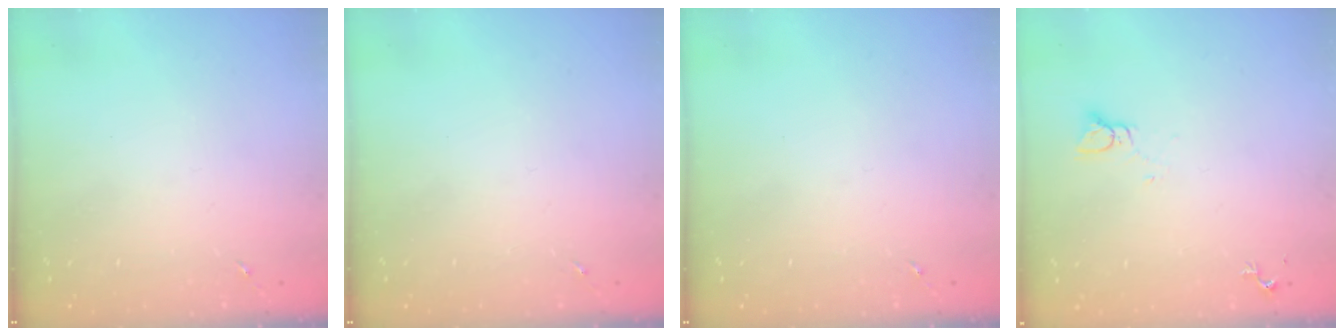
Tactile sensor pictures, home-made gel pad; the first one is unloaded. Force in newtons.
{"total": 0.0}
{"total": 0.0}
{"total": 2.8, "press": 2.8, "slide": 0.1}